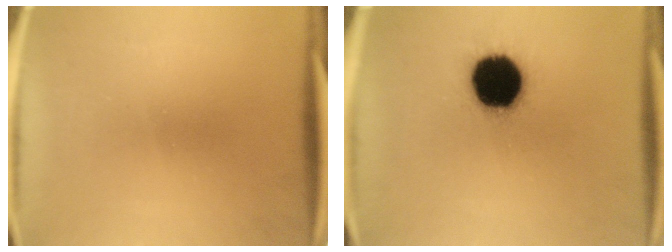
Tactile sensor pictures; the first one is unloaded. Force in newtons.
{"total": 19.6}